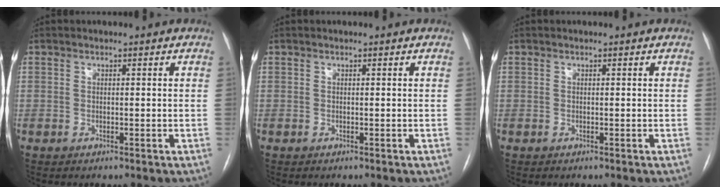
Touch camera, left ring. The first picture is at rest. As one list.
[{"total": 0.0}, {"total": 0.0}]